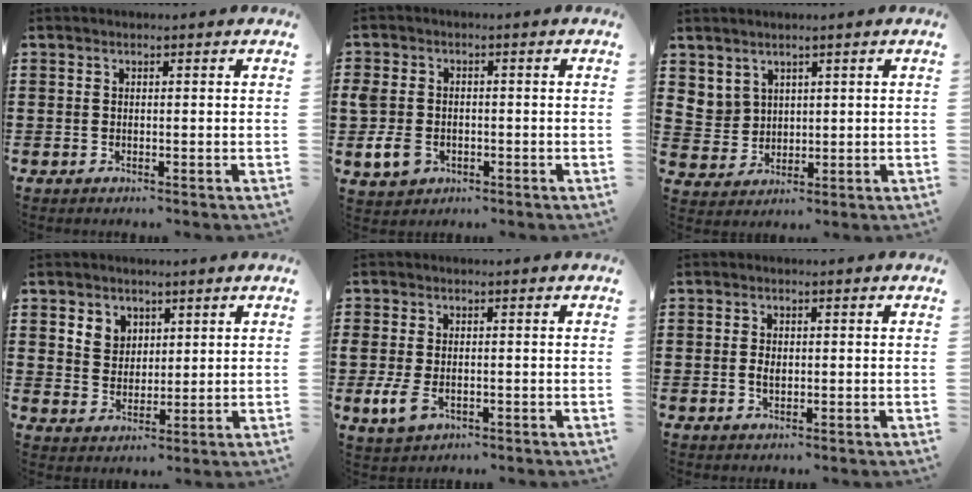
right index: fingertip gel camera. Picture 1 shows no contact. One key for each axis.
{"total": 5.0, "fx": -1.2, "fy": 3.7, "fz": 3.1, "tx": -0.088, "ty": 0.000, "tz": -0.029}
{"total": 4.2, "fx": 2.9, "fy": 3.0, "fz": 0.4, "tx": -0.026, "ty": 0.006, "tz": 0.056}
{"total": 4.1, "fx": 2.3, "fy": 3.4, "fz": 0.5, "tx": -0.019, "ty": 0.009, "tz": 0.042}
{"total": 4.1, "fx": -1.1, "fy": 2.3, "fz": 3.2, "tx": -0.086, "ty": -0.007, "tz": -0.026}
{"total": 1.8, "fx": -0.1, "fy": 1.0, "fz": 1.5, "tx": -0.029, "ty": 0.005, "tz": -0.003}